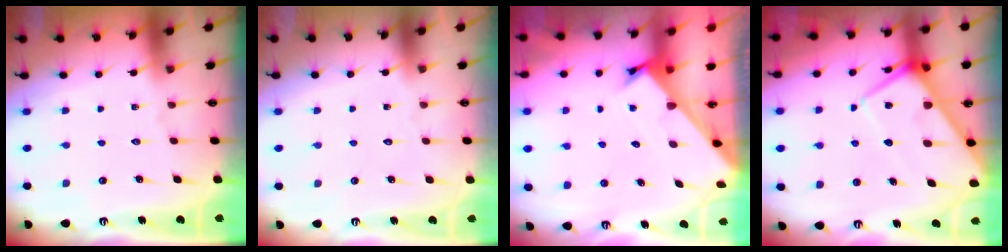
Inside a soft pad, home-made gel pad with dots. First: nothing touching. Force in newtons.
{"total": 1.7, "press": 1.6, "slide": 0.2}
{"total": 2.5, "press": 2.5, "slide": 0.3}
{"total": 10.8, "press": 10.7, "slide": 0.9}